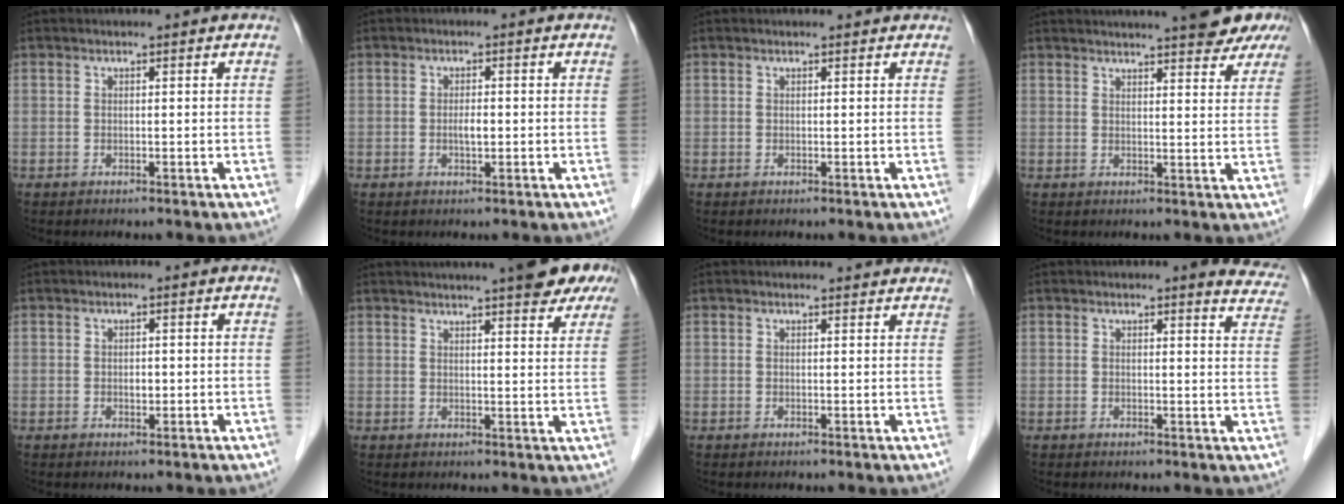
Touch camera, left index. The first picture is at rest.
{"total": 1.7, "force": [-0.4, 0.6, 1.6], "torque": [-0.029, -0.002, -0.008]}
{"total": 1.6, "force": [1.5, 0.6, 0.1], "torque": [-0.006, 0.012, 0.014]}
{"total": 16.5, "force": [13.9, 3.4, 8.3], "torque": [-0.110, 0.021, 0.159]}
{"total": 1.1, "force": [-0.3, 0.8, 0.8], "torque": [-0.015, -0.003, -0.003]}
{"total": 14.8, "force": [11.5, 2.7, 8.9], "torque": [-0.119, 0.021, 0.131]}
{"total": 3.8, "force": [3.6, 1.0, 0.5], "torque": [-0.001, 0.008, 0.032]}
{"total": 6.9, "force": [6.6, 1.5, 1.7], "torque": [0.010, -0.031, 0.037]}